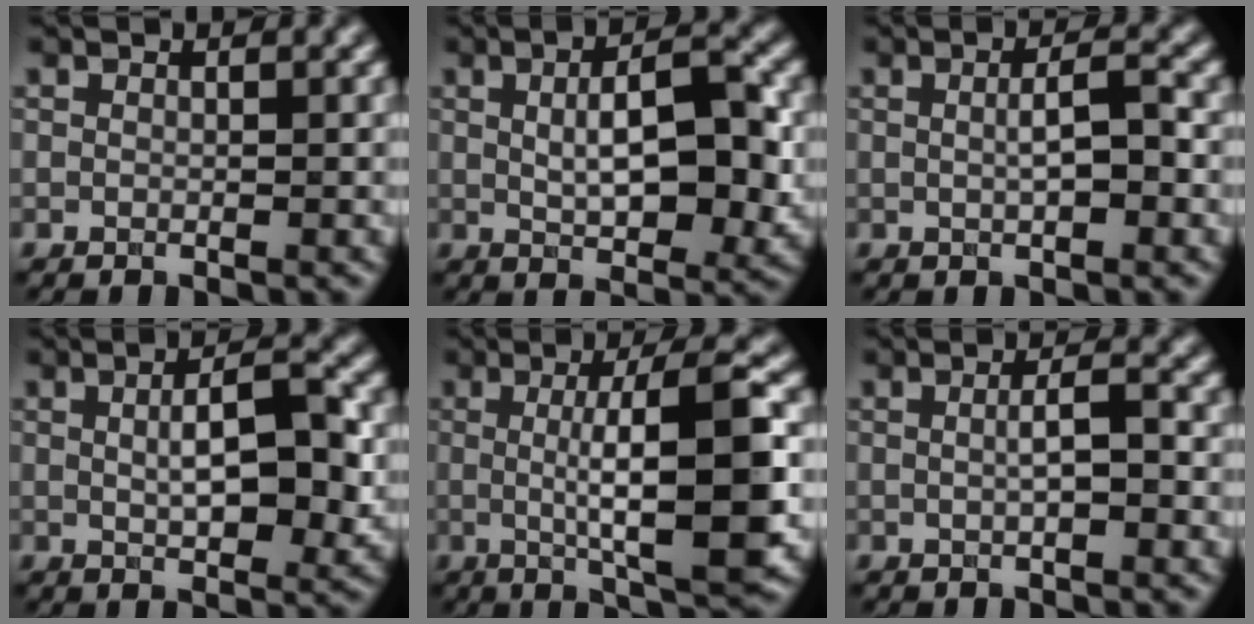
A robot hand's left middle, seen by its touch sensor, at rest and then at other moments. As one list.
[{"total": 7.1, "force": [0.6, 2.7, 6.5], "torque": [-0.096, 0.004, 0.012]}, {"total": 2.8, "force": [-0.1, 0.6, 2.8], "torque": [-0.048, 0.000, 0.002]}, {"total": 6.1, "force": [0.4, 2.1, 5.7], "torque": [-0.089, 0.004, 0.009]}, {"total": 10.2, "force": [-0.2, 2.4, 9.9], "torque": [-0.133, -0.001, -0.001]}, {"total": 2.4, "force": [-0.1, 0.5, 2.3], "torque": [-0.036, -0.002, 0.001]}]